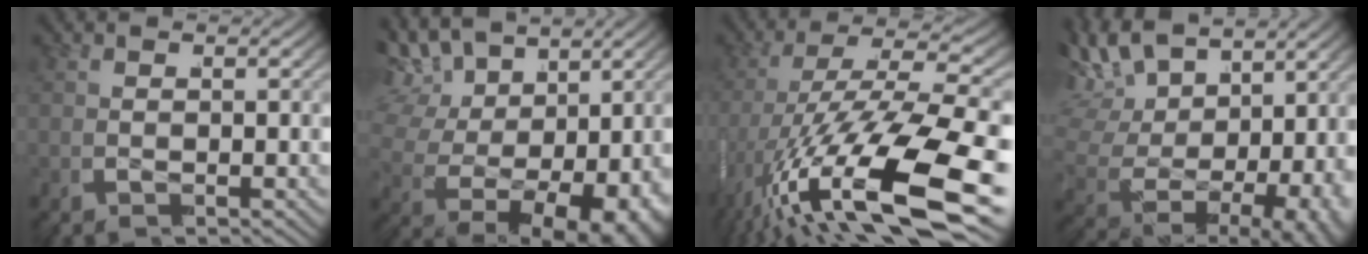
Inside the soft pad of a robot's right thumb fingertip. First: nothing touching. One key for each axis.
{"total": 13.9, "fx": 0.5, "fy": 10.0, "fz": 9.6, "tx": -0.198, "ty": -0.024, "tz": 0.011}
{"total": 13.6, "fx": -4.4, "fy": 6.4, "fz": 11.1, "tx": -0.228, "ty": -0.045, "tz": -0.050}
{"total": 11.4, "fx": 1.8, "fy": 7.8, "fz": 8.1, "tx": -0.189, "ty": -0.021, "tz": 0.041}